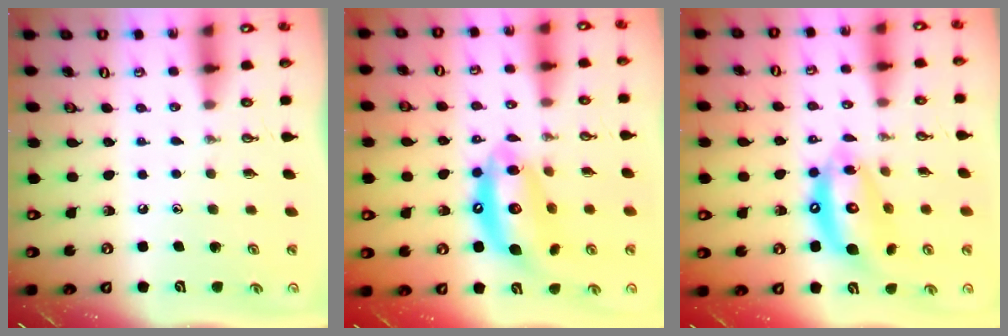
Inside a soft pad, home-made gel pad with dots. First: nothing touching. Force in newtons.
{"total": 14.1, "press": 14.0, "slide": 1.1}
{"total": 13.5, "press": 13.4, "slide": 1.4}